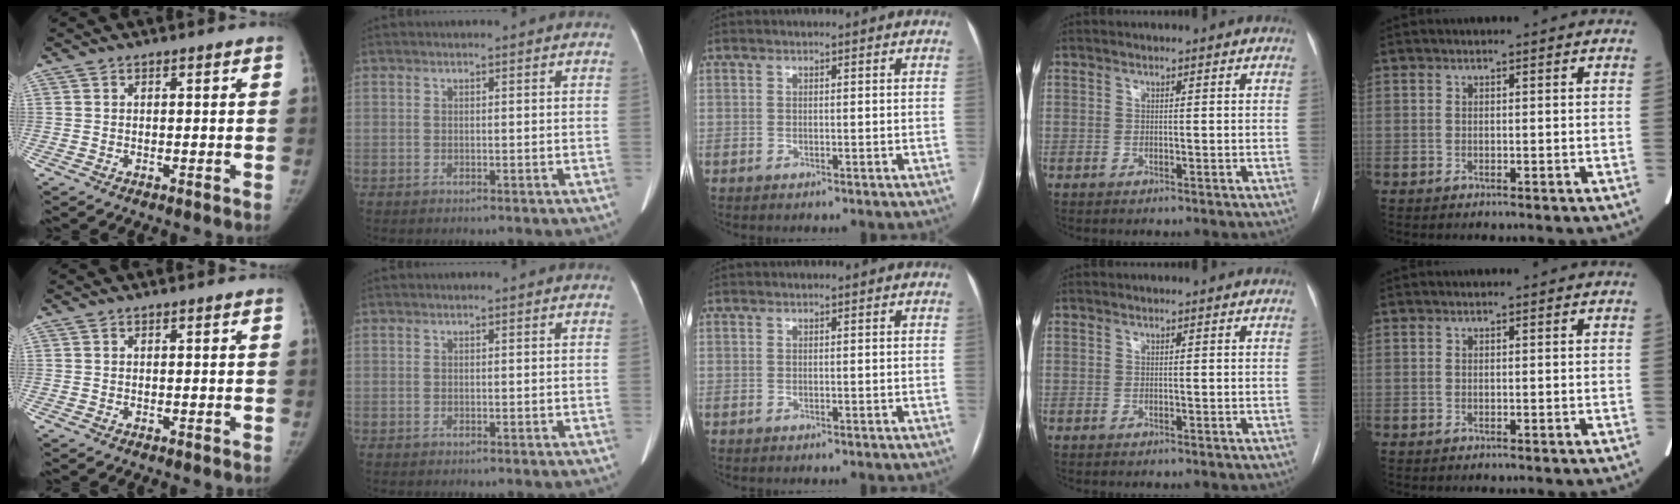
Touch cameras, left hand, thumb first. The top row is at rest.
{}